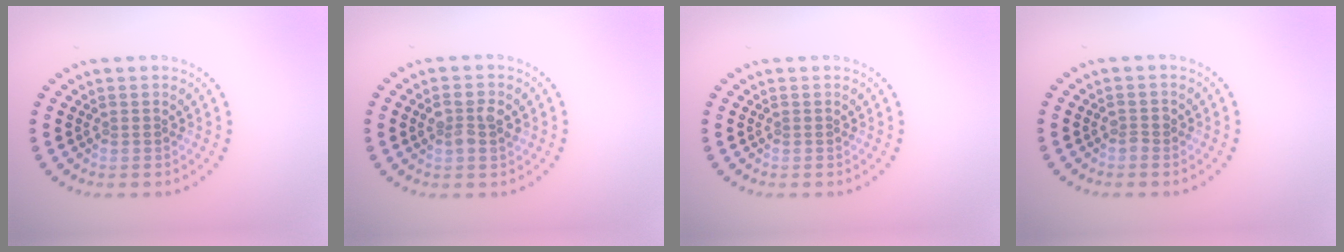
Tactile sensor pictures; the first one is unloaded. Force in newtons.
{"total": 2.5, "press": 2.4, "slide": 0.5}
{"total": 0.0}
{"total": 0.6, "press": 0.6, "slide": 0.2}